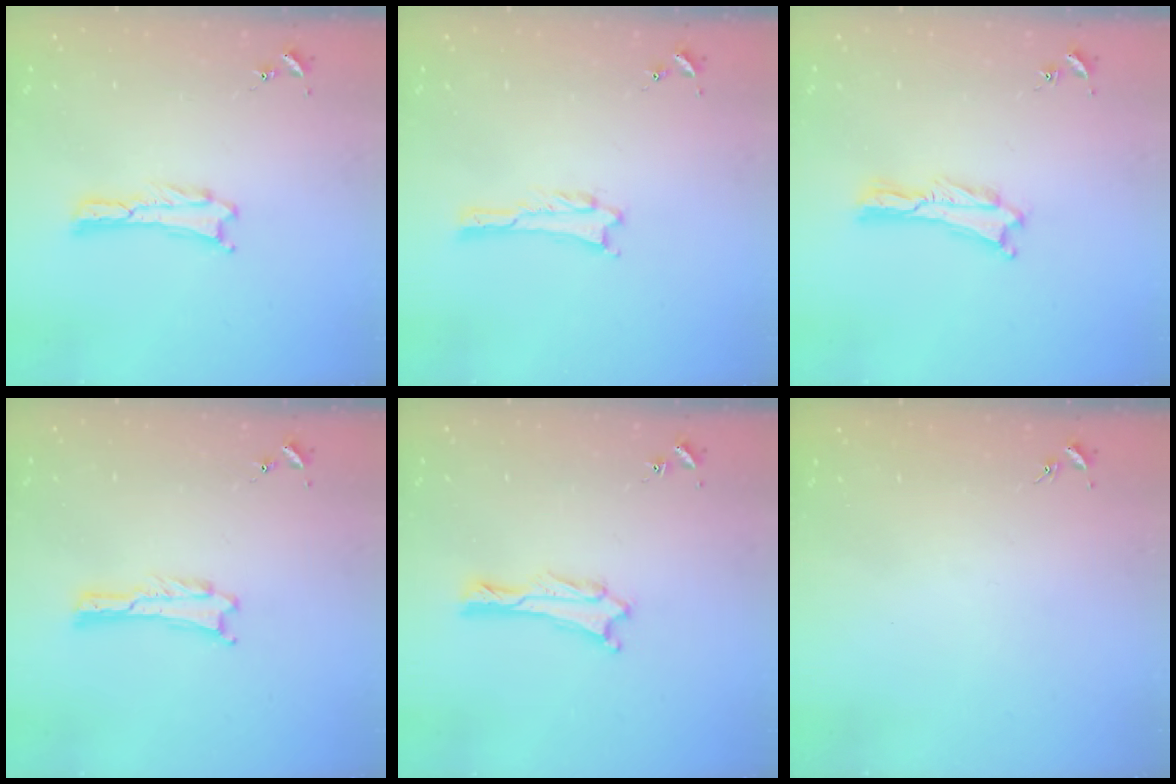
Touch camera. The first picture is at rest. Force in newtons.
{"total": 1.0, "press": 1.0, "slide": 0.1}
{"total": 0.6, "press": 0.5, "slide": 0.2}
{"total": 0.0}
{"total": 0.0}
{"total": 0.0}